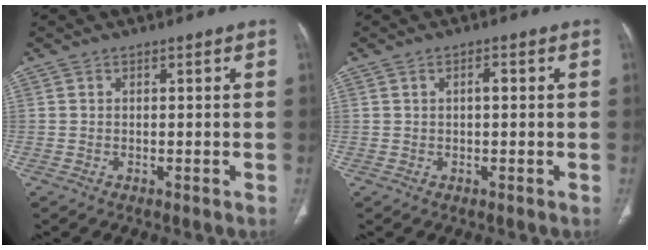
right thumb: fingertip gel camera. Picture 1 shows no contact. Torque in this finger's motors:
{"motor_torque": [0.02, 0.81, 0.33, 0.46, 0.03]}